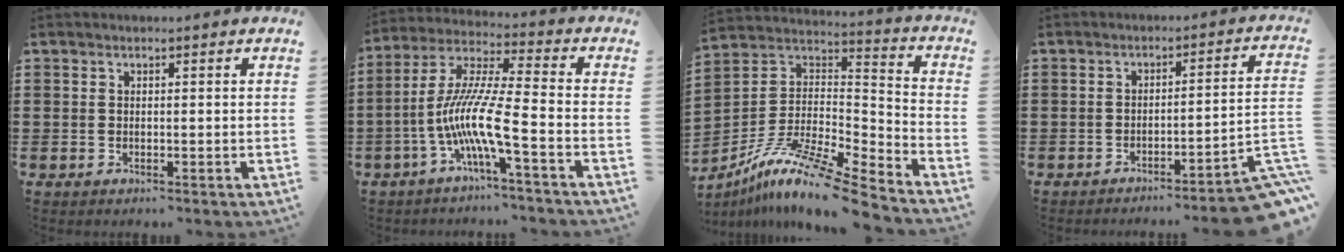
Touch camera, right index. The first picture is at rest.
{"total": 10.6, "force": [-4.5, 0.4, 9.6], "torque": [-0.217, -0.026, -0.098]}
{"total": 11.9, "force": [-9.2, 1.1, 7.5], "torque": [-0.138, 0.008, -0.178]}
{"total": 5.9, "force": [-4.4, 0.0, 3.9], "torque": [-0.062, -0.009, -0.083]}